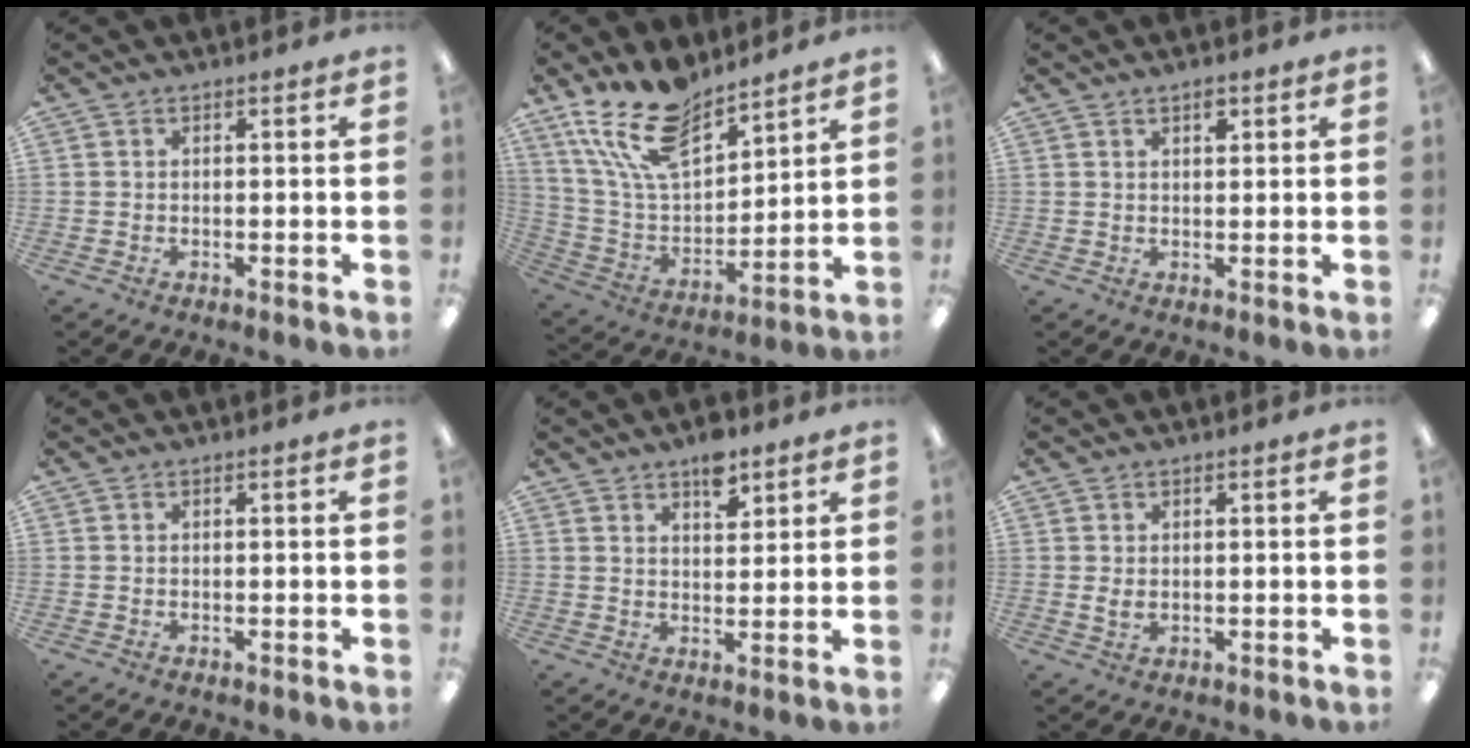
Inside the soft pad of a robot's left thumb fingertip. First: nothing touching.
{"total": 20.4, "force": [14.9, 9.1, 10.5], "torque": [-0.222, -0.085, 0.273]}
{"total": 2.4, "force": [1.6, 1.1, 1.3], "torque": [-0.012, -0.005, 0.025]}
{"total": 0.0}
{"total": 6.3, "force": [4.5, 3.1, 3.1], "torque": [-0.031, -0.025, 0.075]}
{"total": 2.1, "force": [0.4, 1.2, 1.6], "torque": [-0.023, -0.001, 0.005]}